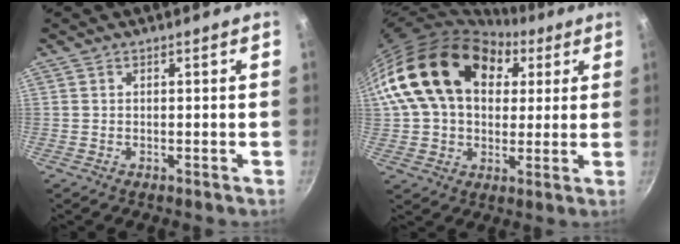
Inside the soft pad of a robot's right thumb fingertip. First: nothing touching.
{"total": 23.3, "force": [7.0, 16.4, 15.1], "torque": [-0.256, 0.023, 0.112]}